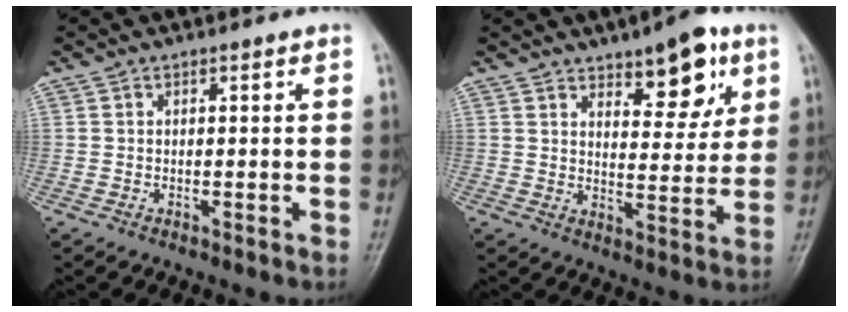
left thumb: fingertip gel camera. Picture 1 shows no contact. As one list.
[{"total": 11.1, "force": [6.2, 4.7, 7.8], "torque": [-0.079, -0.035, 0.092]}]